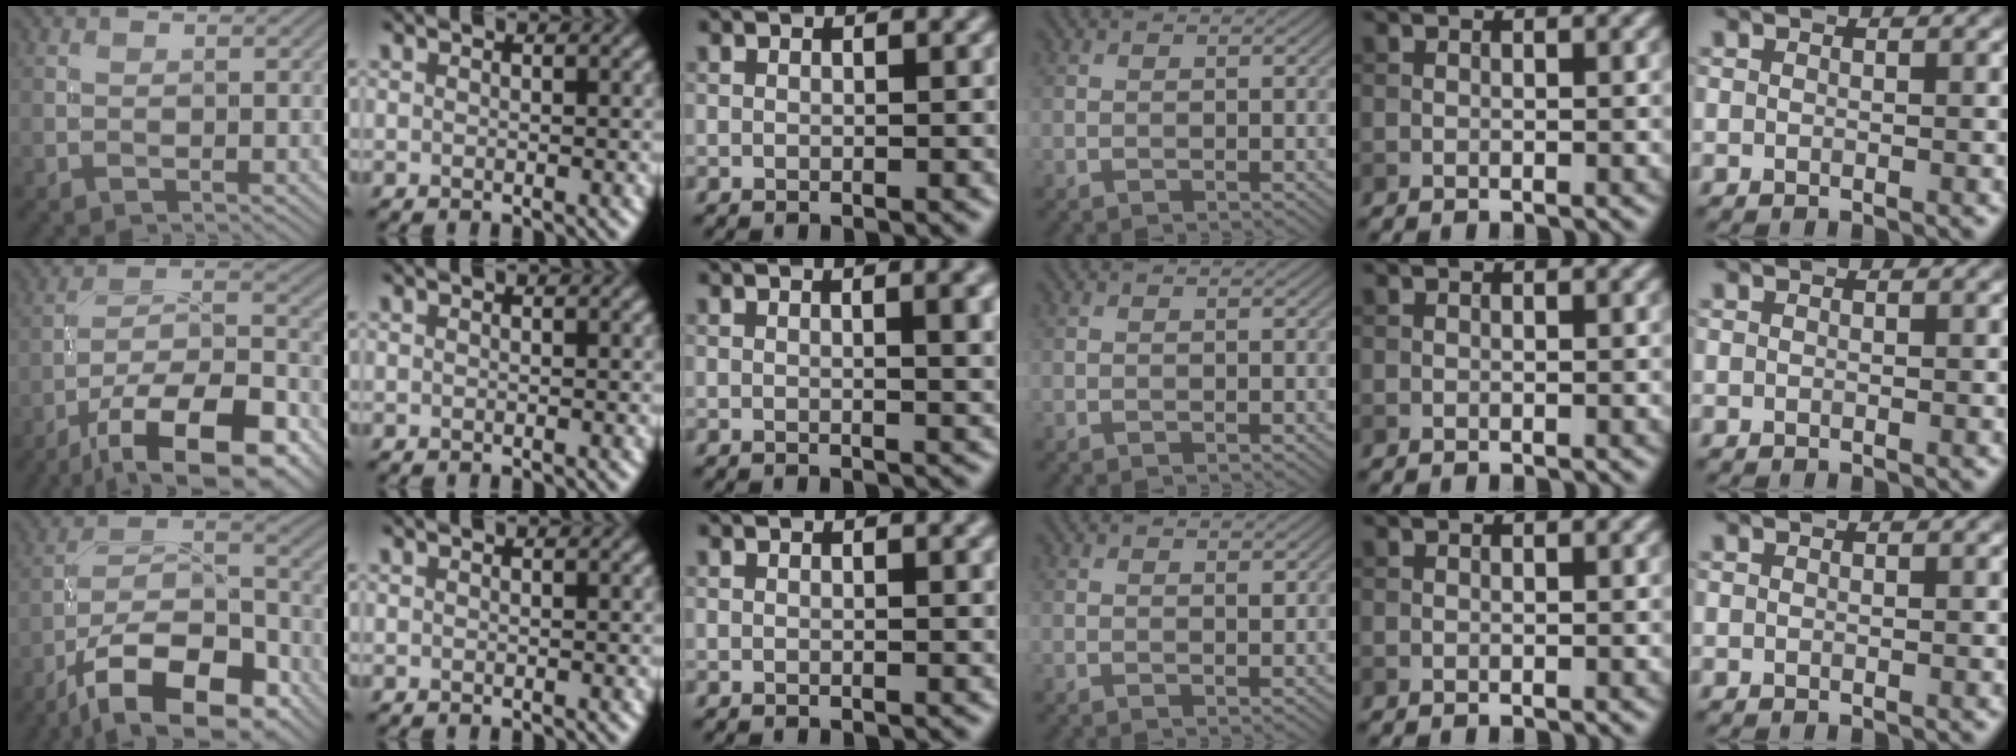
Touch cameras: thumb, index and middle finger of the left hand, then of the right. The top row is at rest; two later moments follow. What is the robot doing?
{"motion": "screw", "object": "medicine bottle"}